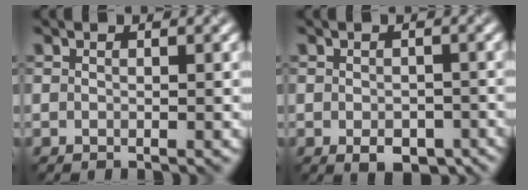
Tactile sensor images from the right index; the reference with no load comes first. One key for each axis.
{"total": 3.1, "fx": -1.4, "fy": 1.8, "fz": 2.1, "tx": -0.030, "ty": -0.011, "tz": -0.019}